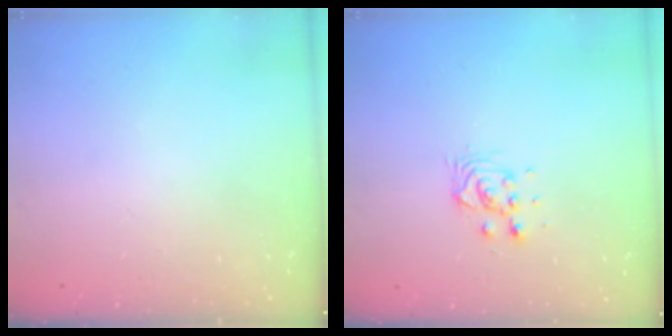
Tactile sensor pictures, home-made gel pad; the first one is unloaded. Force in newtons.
{"total": 4.8, "press": 4.8, "slide": 0.9}